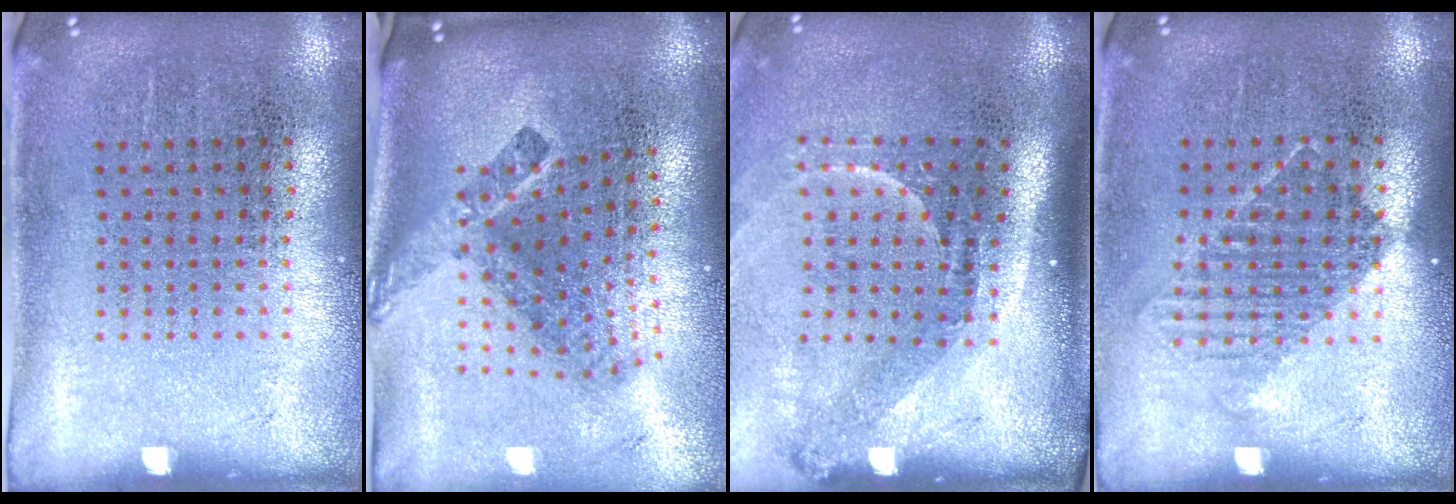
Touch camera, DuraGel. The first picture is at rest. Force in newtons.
{"total": 2.4, "press": 1.5, "slide": 1.9}
{"total": 2.2, "press": 1.5, "slide": 1.6}
{"total": 1.2, "press": 1.0, "slide": 0.7}